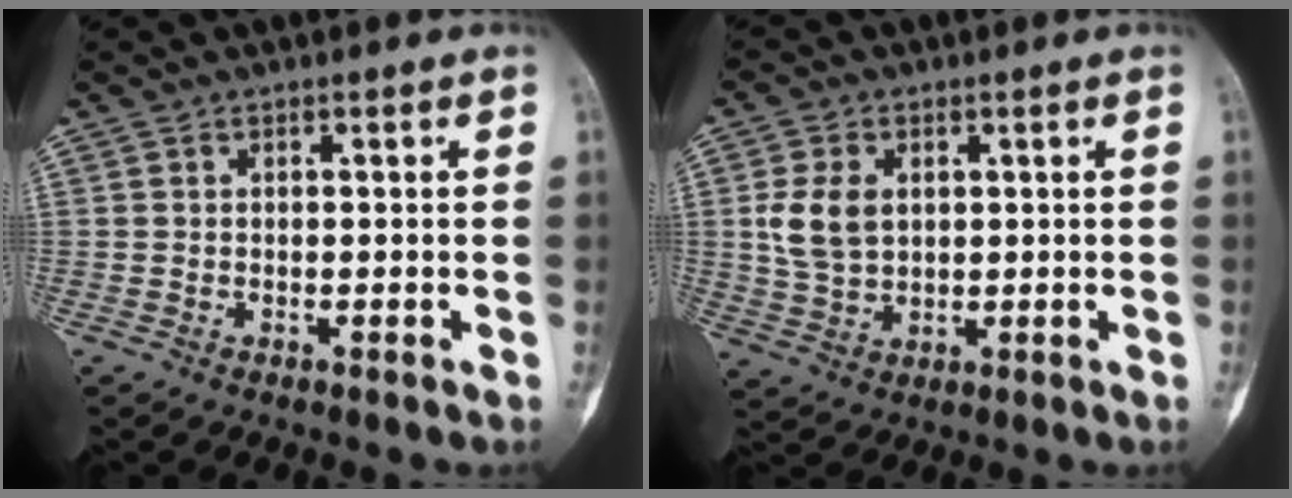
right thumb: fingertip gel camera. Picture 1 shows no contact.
{"total": 7.5, "force": [1.4, 5.3, 5.2], "torque": [-0.095, -0.003, 0.033]}